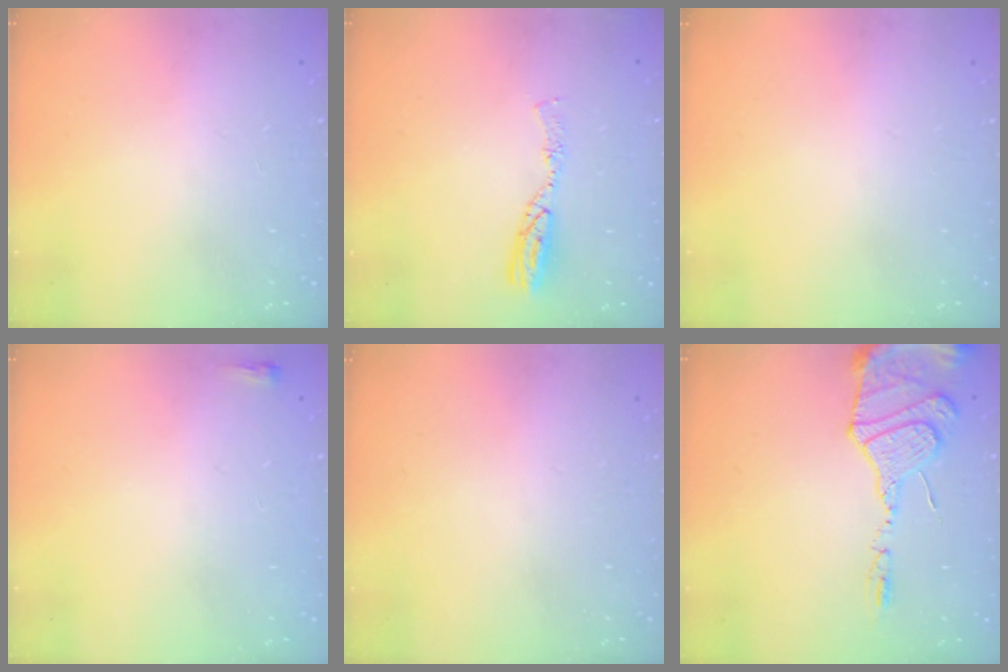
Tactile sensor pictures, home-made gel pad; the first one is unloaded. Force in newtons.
{"total": 6.6, "press": 6.5, "slide": 0.7}
{"total": 0.0}
{"total": 2.0, "press": 2.0, "slide": 0.5}
{"total": 0.0}
{"total": 14.8, "press": 14.5, "slide": 2.9}